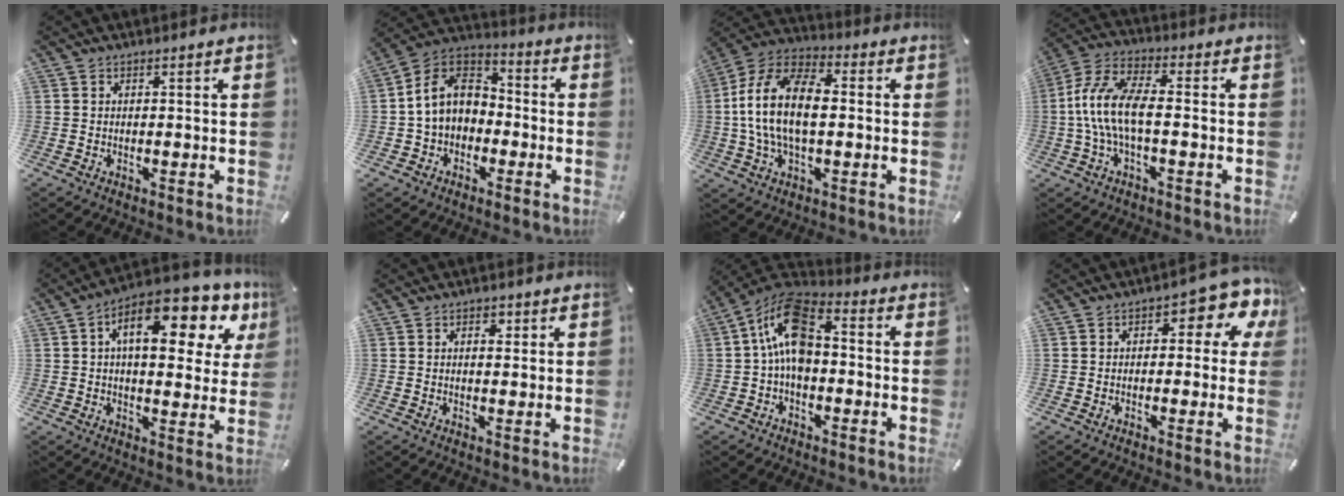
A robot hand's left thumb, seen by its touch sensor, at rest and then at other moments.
{"total": 10.3, "force": [-0.6, 8.8, 5.2], "torque": [-0.137, 0.014, -0.015]}
{"total": 15.3, "force": [-0.3, 9.0, 12.3], "torque": [-0.267, 0.009, -0.007]}
{"total": 11.5, "force": [-1.6, 4.8, 10.4], "torque": [-0.219, -0.001, -0.031]}
{"total": 16.0, "force": [7.2, 6.9, 12.4], "torque": [-0.189, -0.030, 0.116]}
{"total": 1.9, "force": [0.6, 1.3, 1.3], "torque": [-0.012, 0.000, 0.006]}
{"total": 12.5, "force": [0.7, 7.5, 10.0], "torque": [-0.210, 0.003, 0.014]}
{"total": 7.2, "force": [2.5, 3.6, 5.7], "torque": [-0.069, -0.017, 0.034]}